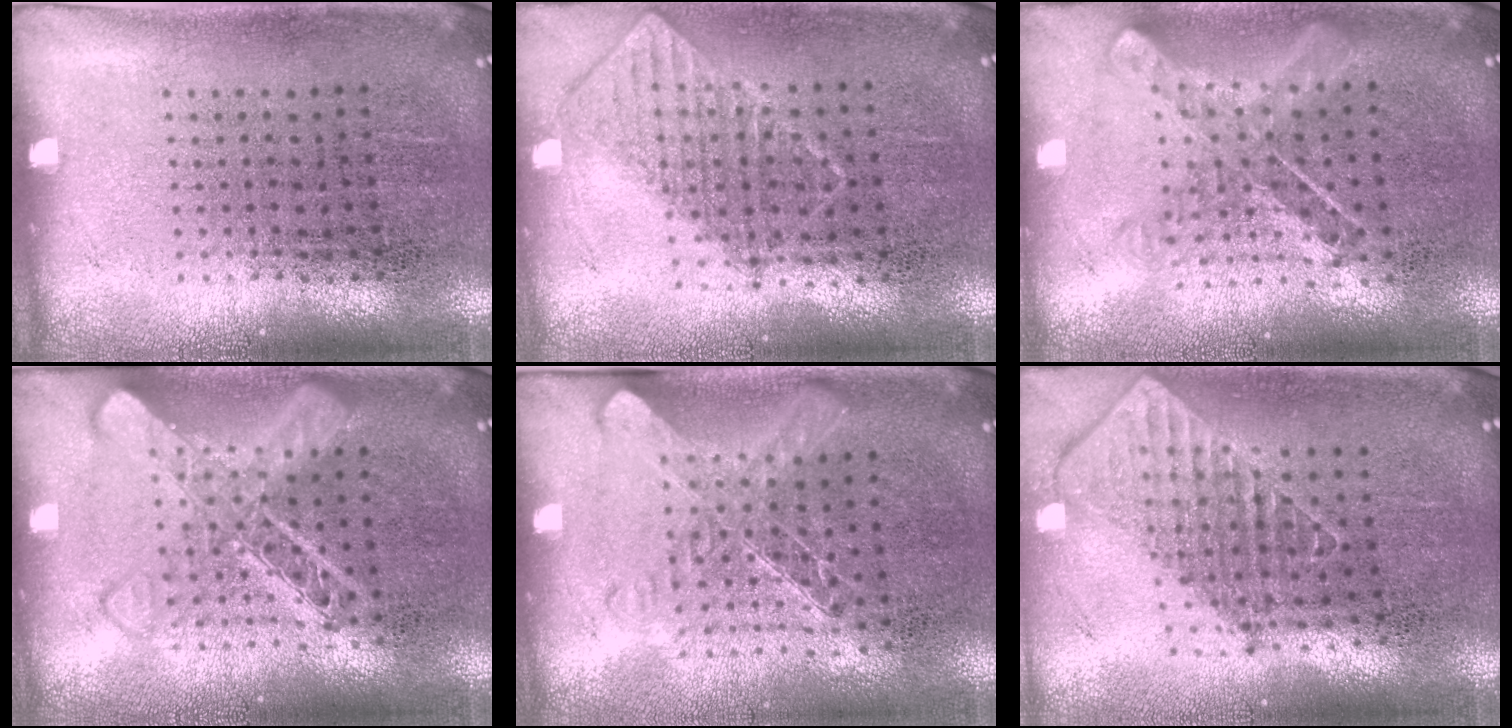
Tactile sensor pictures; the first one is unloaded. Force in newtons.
{"total": 0.7, "press": 0.7, "slide": 0.1}
{"total": 0.9, "press": 0.9, "slide": 0.2}
{"total": 3.1, "press": 3.1, "slide": 0.4}
{"total": 1.4, "press": 1.2, "slide": 0.7}
{"total": 1.9, "press": 1.5, "slide": 1.3}